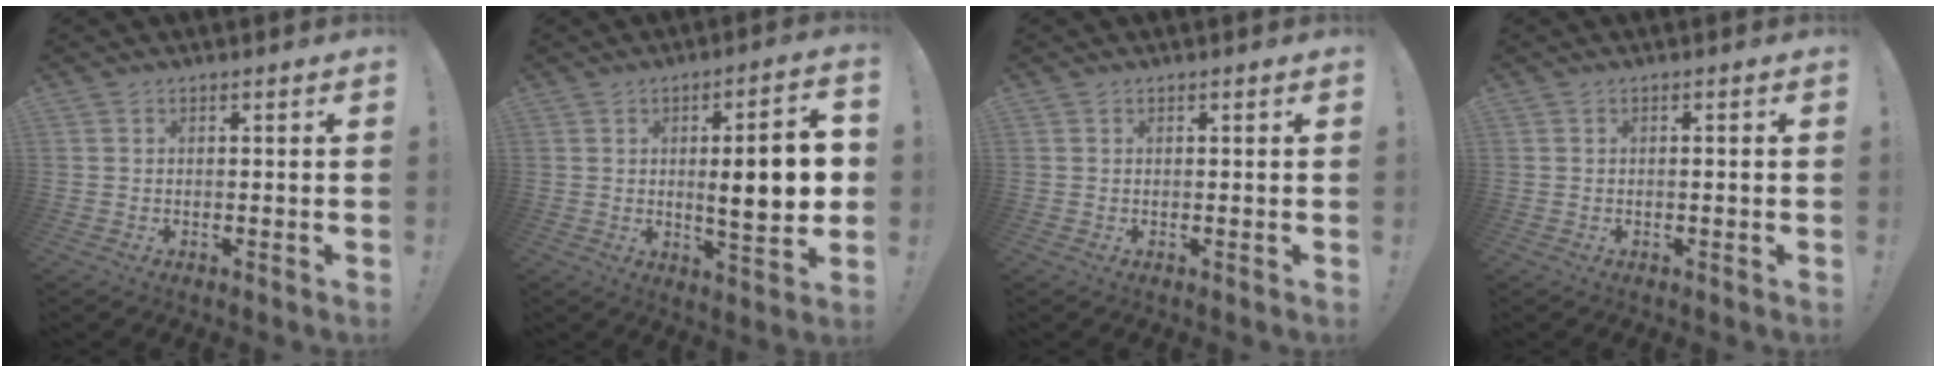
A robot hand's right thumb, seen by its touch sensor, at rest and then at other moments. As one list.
[{"total": 13.7, "force": [0.9, 3.1, 13.4], "torque": [-0.183, -0.009, 0.008]}, {"total": 0.0}, {"total": 0.7, "force": [-0.3, -0.1, 0.6], "torque": [-0.016, 0.002, -0.006]}]